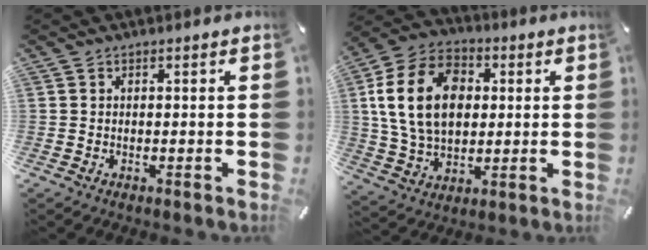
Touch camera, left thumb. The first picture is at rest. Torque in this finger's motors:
{"motor_torque": [0.76, 1.40, 1.57, -1.20, 0.33]}